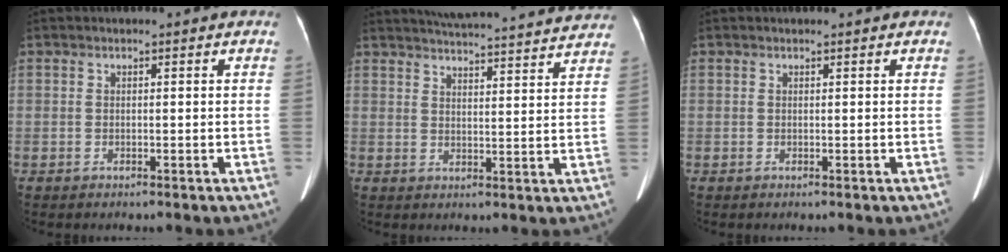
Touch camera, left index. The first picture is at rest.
{"total": 22.1, "force": [20.8, 1.6, 7.2], "torque": [-0.104, -0.007, 0.259]}
{"total": 0.0}